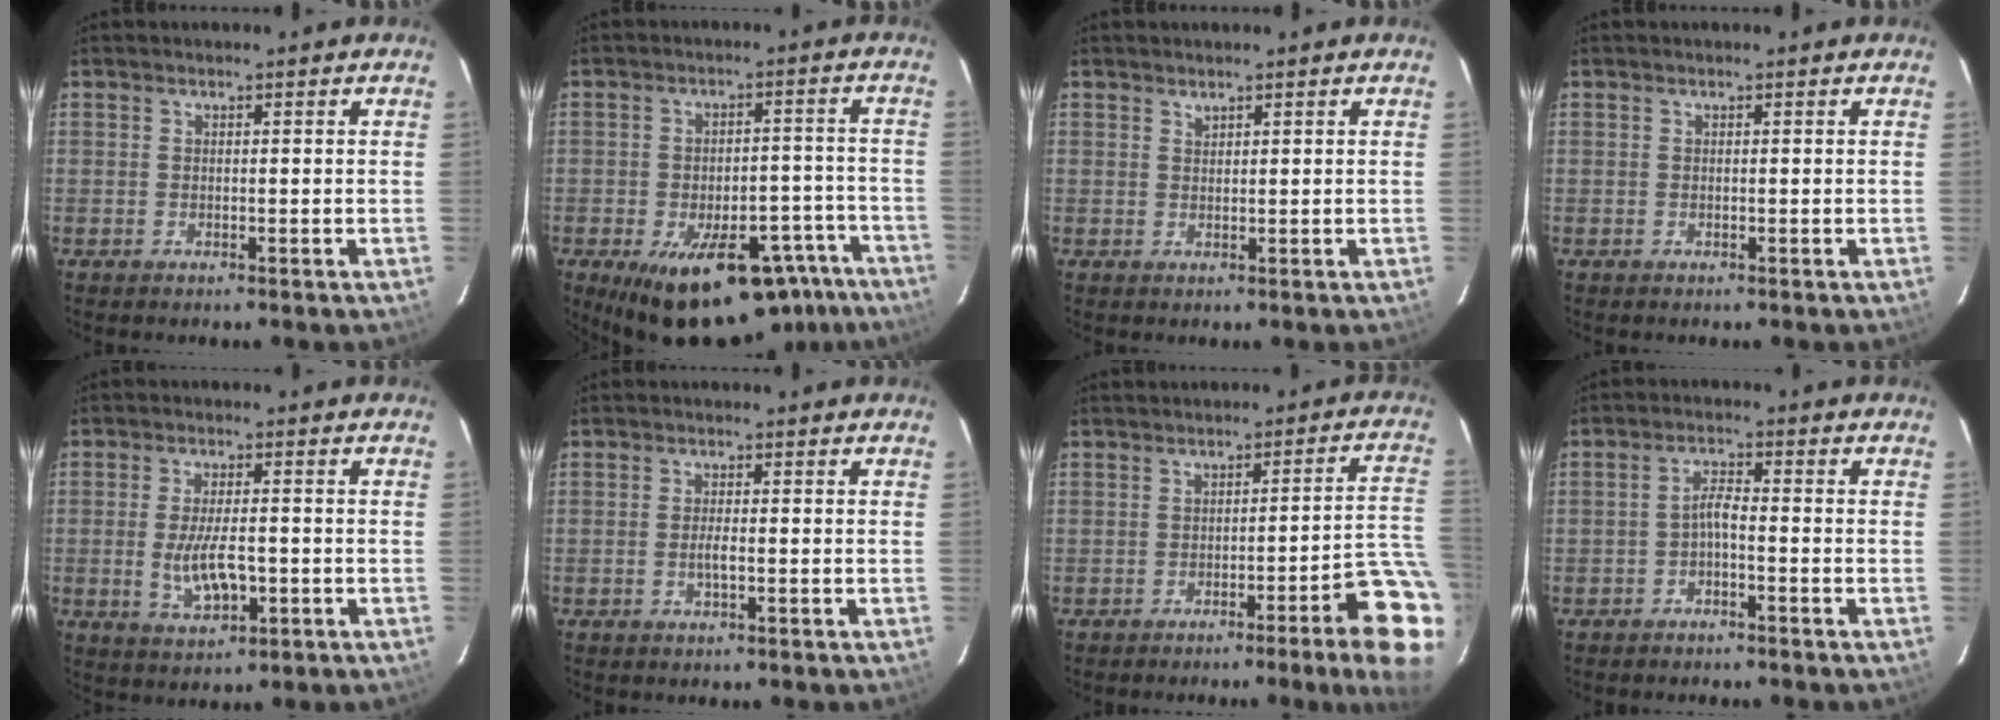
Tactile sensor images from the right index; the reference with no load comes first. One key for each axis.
{"total": 21.9, "fx": -14.3, "fy": 10.6, "fz": 12.7, "tx": -0.190, "ty": -0.002, "tz": -0.164}
{"total": 0.8, "fx": 0.7, "fy": 0.2, "fz": 0.2, "tx": -0.002, "ty": 0.002, "tz": 0.015}
{"total": 0.0}
{"total": 7.4, "fx": -1.6, "fy": 3.0, "fz": 6.6, "tx": -0.130, "ty": -0.009, "tz": -0.022}
{"total": 3.0, "fx": -1.0, "fy": 0.4, "fz": 2.8, "tx": -0.055, "ty": -0.002, "tz": -0.020}
{"total": 10.3, "fx": -6.2, "fy": -0.6, "fz": 8.2, "tx": -0.058, "ty": 0.012, "tz": -0.072}
{"total": 2.4, "fx": -1.6, "fy": 0.3, "fz": 1.8, "tx": -0.042, "ty": 0.010, "tz": -0.030}